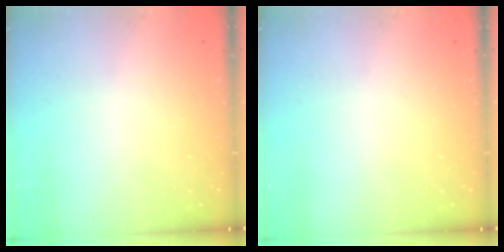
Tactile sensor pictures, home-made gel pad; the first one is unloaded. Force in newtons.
{"total": 0.0}